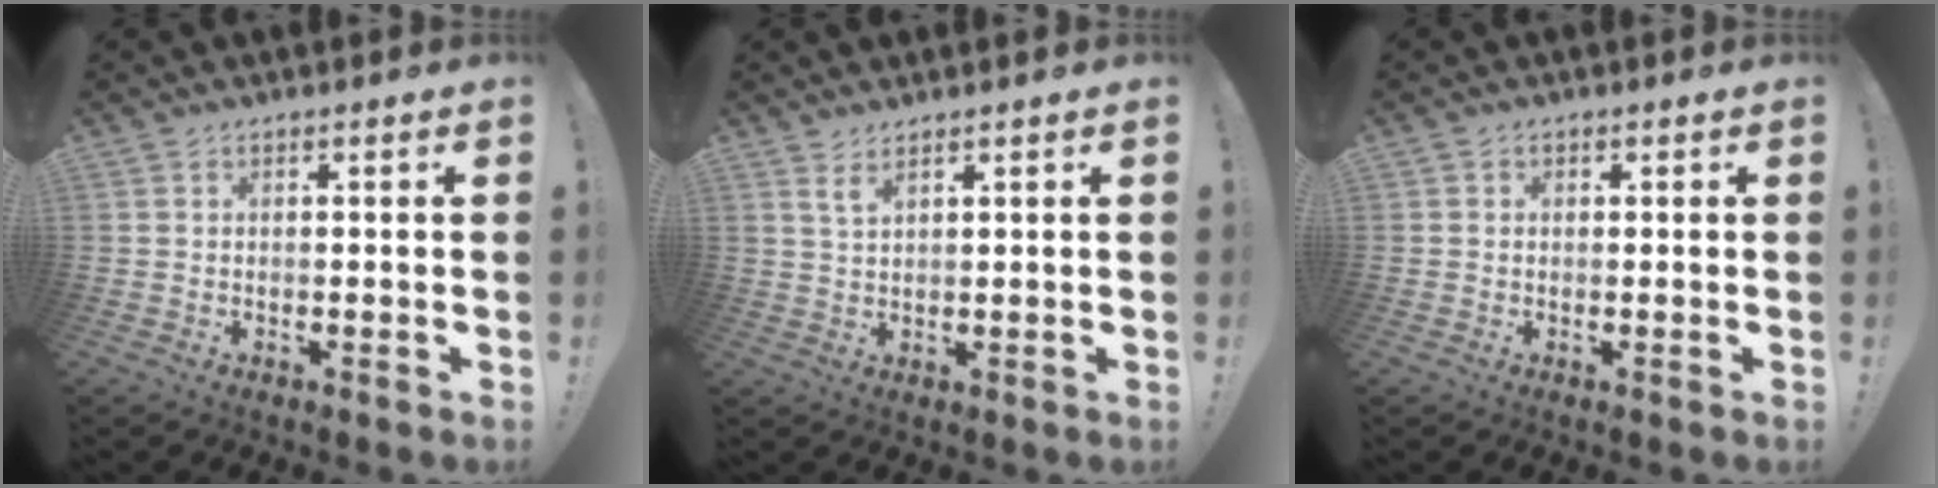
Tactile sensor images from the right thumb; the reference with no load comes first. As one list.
[{"total": 3.1, "force": [2.2, 0.6, 2.1], "torque": [-0.039, -0.010, 0.039]}, {"total": 0.8, "force": [0.1, 0.8, 0.1], "torque": [0.007, -0.002, 0.001]}]